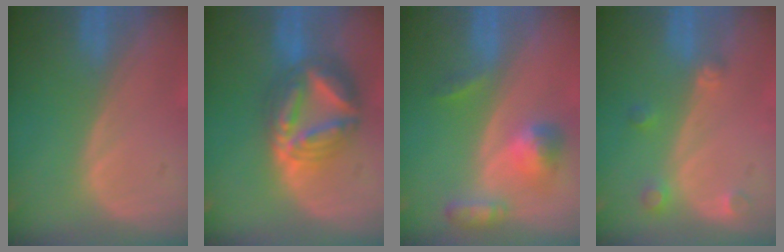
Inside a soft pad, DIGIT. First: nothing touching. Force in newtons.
{"total": 9.0, "press": 8.9, "slide": 0.8}
{"total": 5.7, "press": 5.2, "slide": 2.3}
{"total": 2.6, "press": 2.6, "slide": 0.3}